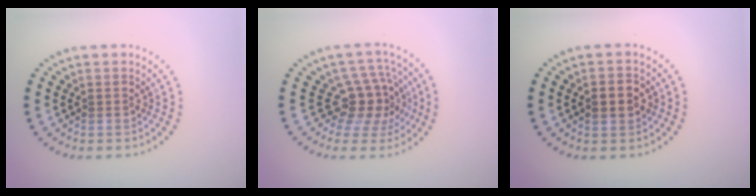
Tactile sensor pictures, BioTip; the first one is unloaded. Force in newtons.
{"total": 4.1, "press": 3.1, "slide": 2.7}
{"total": 2.2, "press": 2.2, "slide": 0.1}